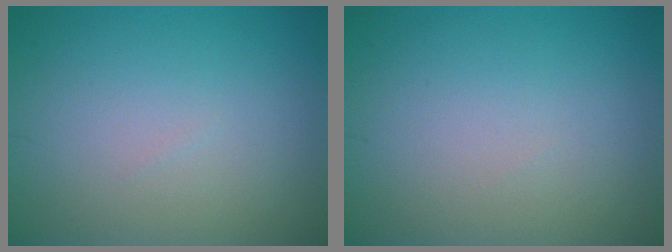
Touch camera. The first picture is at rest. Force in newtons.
{"total": 0.0}